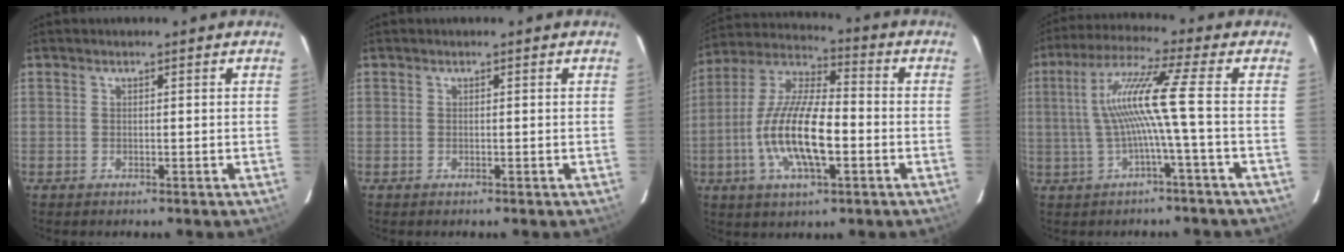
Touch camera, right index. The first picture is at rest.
{"total": 0.0}
{"total": 15.9, "force": [-4.0, 5.3, 14.5], "torque": [-0.290, -0.005, -0.078]}
{"total": 10.1, "force": [-0.9, -1.8, 9.9], "torque": [-0.189, 0.006, -0.008]}